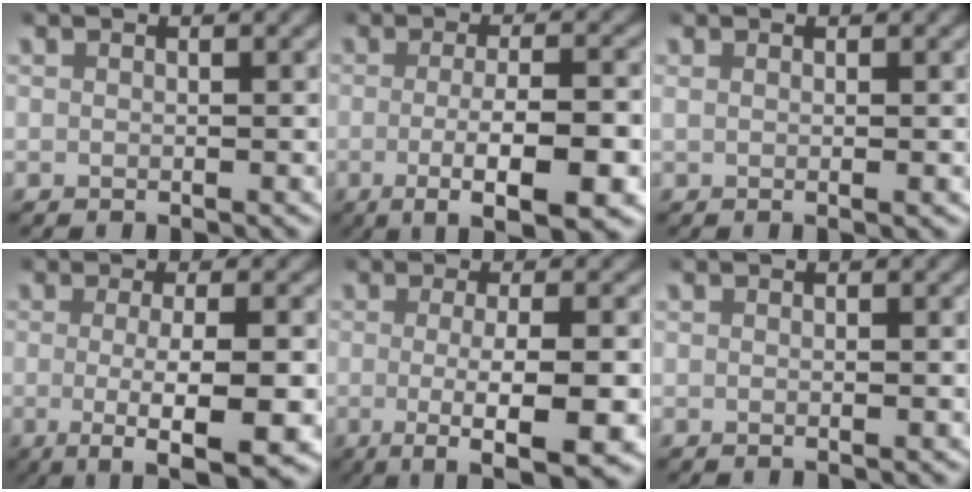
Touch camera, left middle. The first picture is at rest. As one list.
[{"total": 7.5, "force": [-4.1, 1.5, 6.1], "torque": [-0.100, -0.022, -0.051]}, {"total": 0.8, "force": [0.3, -0.2, 0.7], "torque": [-0.012, -0.001, 0.006]}, {"total": 7.1, "force": [-3.7, 1.2, 6.0], "torque": [-0.104, -0.026, -0.043]}, {"total": 7.0, "force": [-3.7, 1.0, 5.8], "torque": [-0.101, -0.026, -0.044]}, {"total": 0.0}]